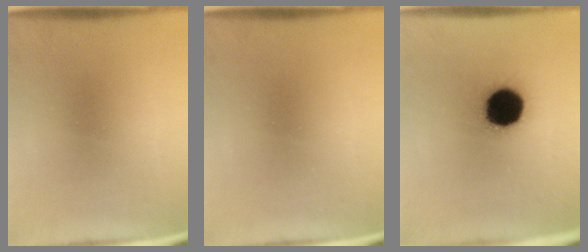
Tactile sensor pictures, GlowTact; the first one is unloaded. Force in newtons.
{"total": 0.0}
{"total": 17.0}